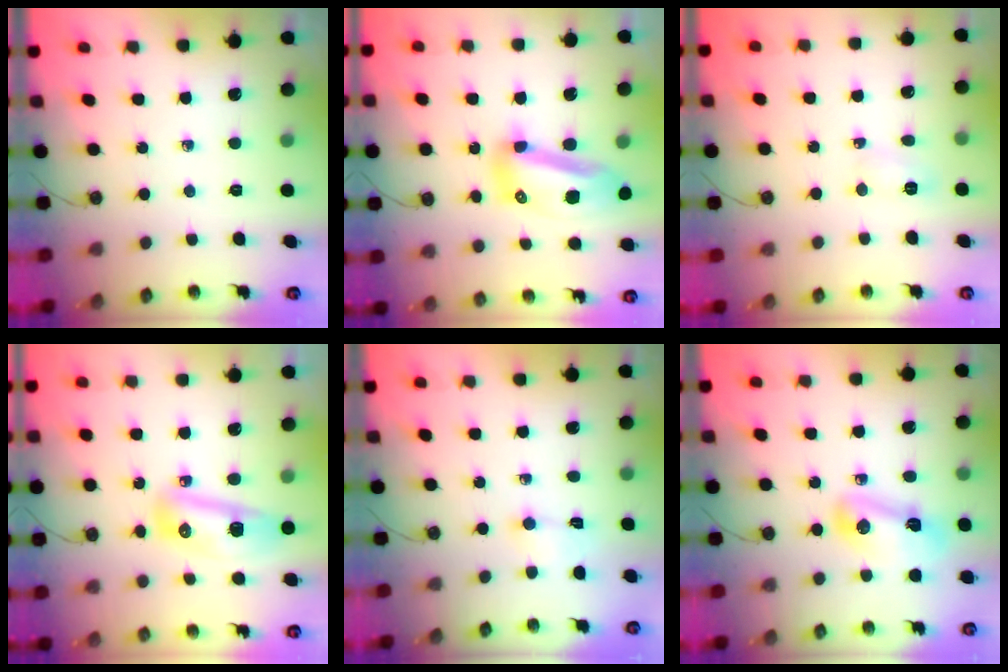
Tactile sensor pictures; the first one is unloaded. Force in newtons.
{"total": 12.2, "press": 12.1, "slide": 1.4}
{"total": 3.7, "press": 3.7, "slide": 0.7}
{"total": 9.8, "press": 9.7, "slide": 1.3}
{"total": 1.9, "press": 1.7, "slide": 0.7}
{"total": 7.4, "press": 7.4, "slide": 0.8}